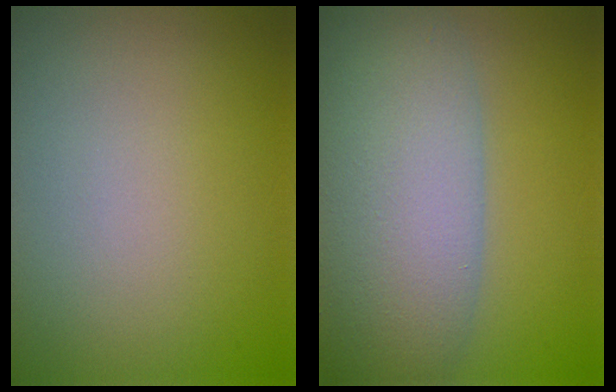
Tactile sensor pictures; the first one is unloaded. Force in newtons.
{"total": 10.2, "press": 10.1, "slide": 0.9}